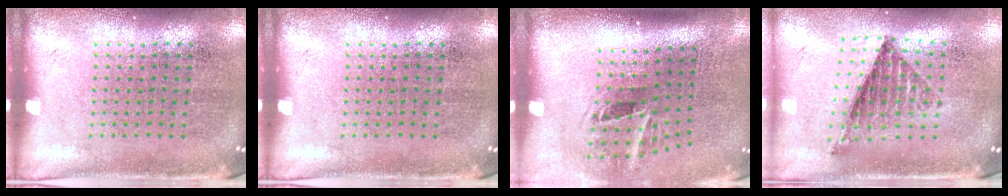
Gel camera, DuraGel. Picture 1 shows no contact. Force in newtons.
{"total": 0.0}
{"total": 2.0, "press": 1.2, "slide": 1.6}
{"total": 0.9, "press": 0.9, "slide": 0.2}